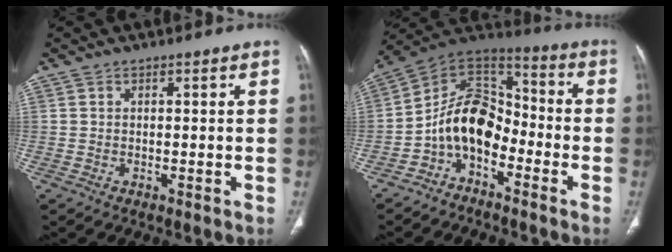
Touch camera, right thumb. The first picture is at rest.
{"total": 12.4, "force": [-4.9, 8.2, 8.0], "torque": [-0.118, 0.084, -0.103]}